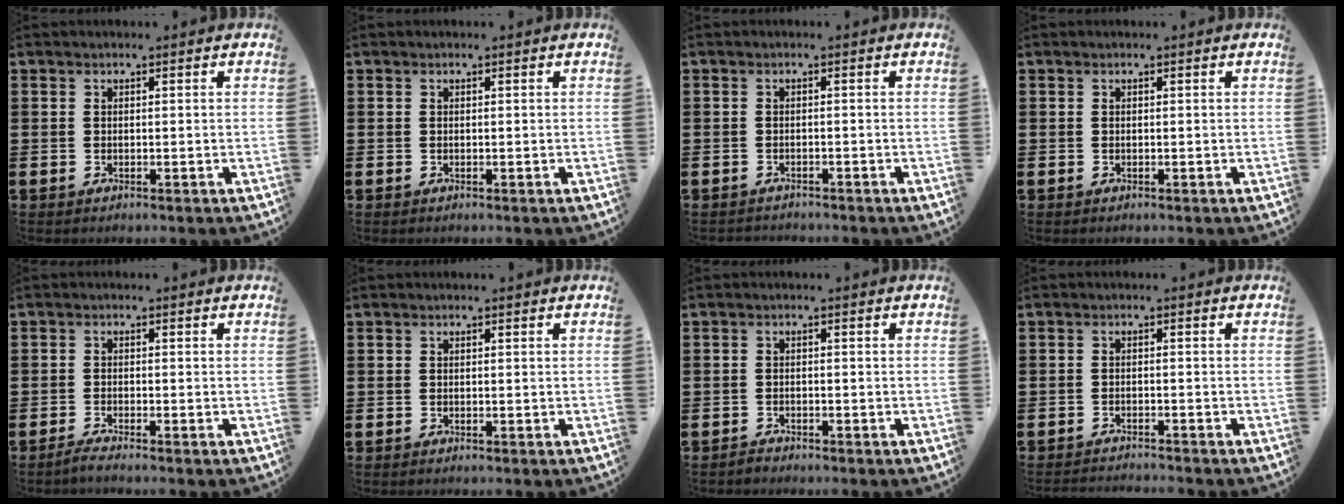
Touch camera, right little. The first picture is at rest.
{"total": 0.0}
{"total": 0.8, "force": [-0.8, 0.0, -0.1], "torque": [-0.001, 0.001, -0.017]}
{"total": 0.0}
{"total": 1.3, "force": [-1.0, 0.0, 0.8], "torque": [-0.013, -0.003, -0.019]}
{"total": 0.0}
{"total": 0.9, "force": [-0.9, 0.1, 0.0], "torque": [-0.002, 0.000, -0.019]}
{"total": 1.3, "force": [-1.3, -0.2, 0.0], "torque": [-0.001, 0.002, -0.027]}